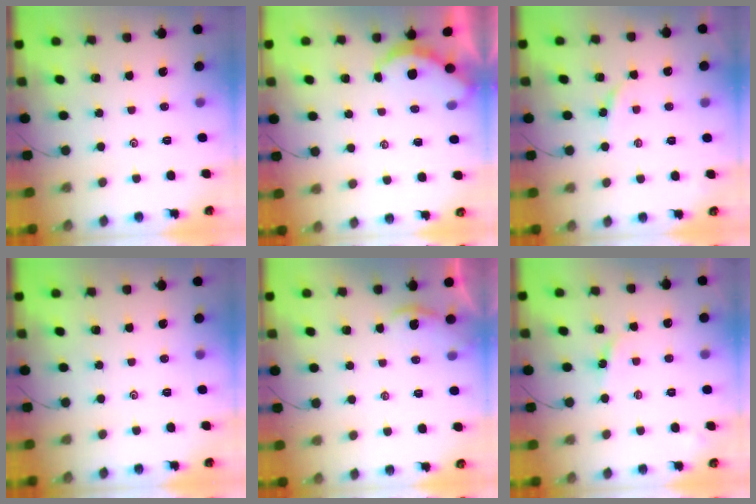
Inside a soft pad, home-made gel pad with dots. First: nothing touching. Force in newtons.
{"total": 2.6, "press": 2.6, "slide": 0.3}
{"total": 2.9, "press": 2.9, "slide": 0.3}
{"total": 0.0}
{"total": 1.5, "press": 1.5, "slide": 0.2}
{"total": 3.7, "press": 3.7, "slide": 0.4}